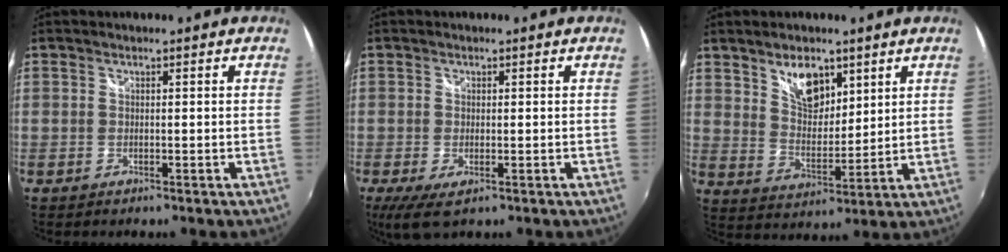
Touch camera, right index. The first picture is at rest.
{"total": 4.5, "force": [-1.4, 1.9, 3.9], "torque": [-0.076, -0.016, -0.020]}
{"total": 8.5, "force": [5.3, 4.6, 4.9], "torque": [-0.074, 0.004, 0.101]}